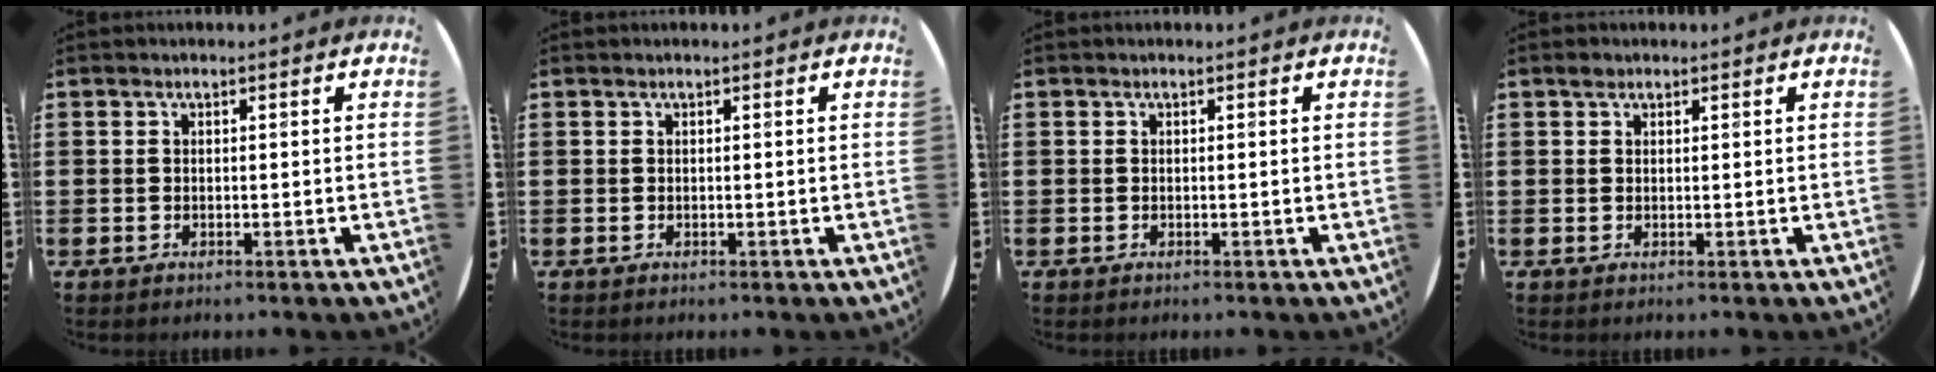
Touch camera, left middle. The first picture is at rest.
{"total": 0.0}
{"total": 0.0}
{"total": 0.8, "force": [0.6, 0.5, 0.2], "torque": [0.004, 0.000, 0.010]}